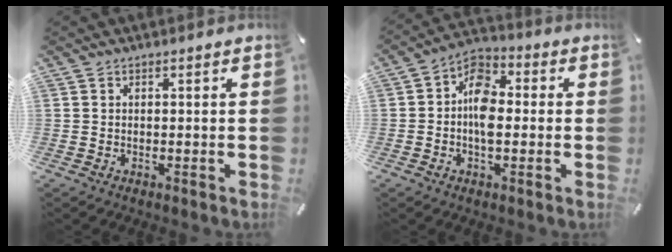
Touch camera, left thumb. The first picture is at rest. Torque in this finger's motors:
{"motor_torque": [0.74, 1.78, 1.18, -0.01, 0.05]}